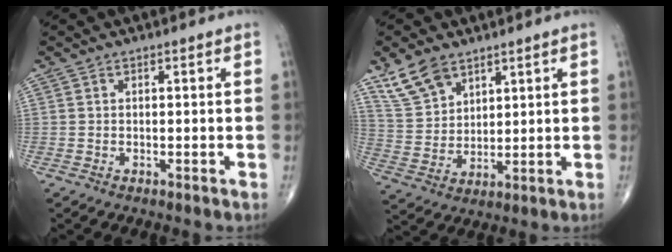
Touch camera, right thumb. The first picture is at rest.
{"total": 8.9, "force": [6.1, 5.1, 3.9], "torque": [-0.065, -0.020, 0.129]}